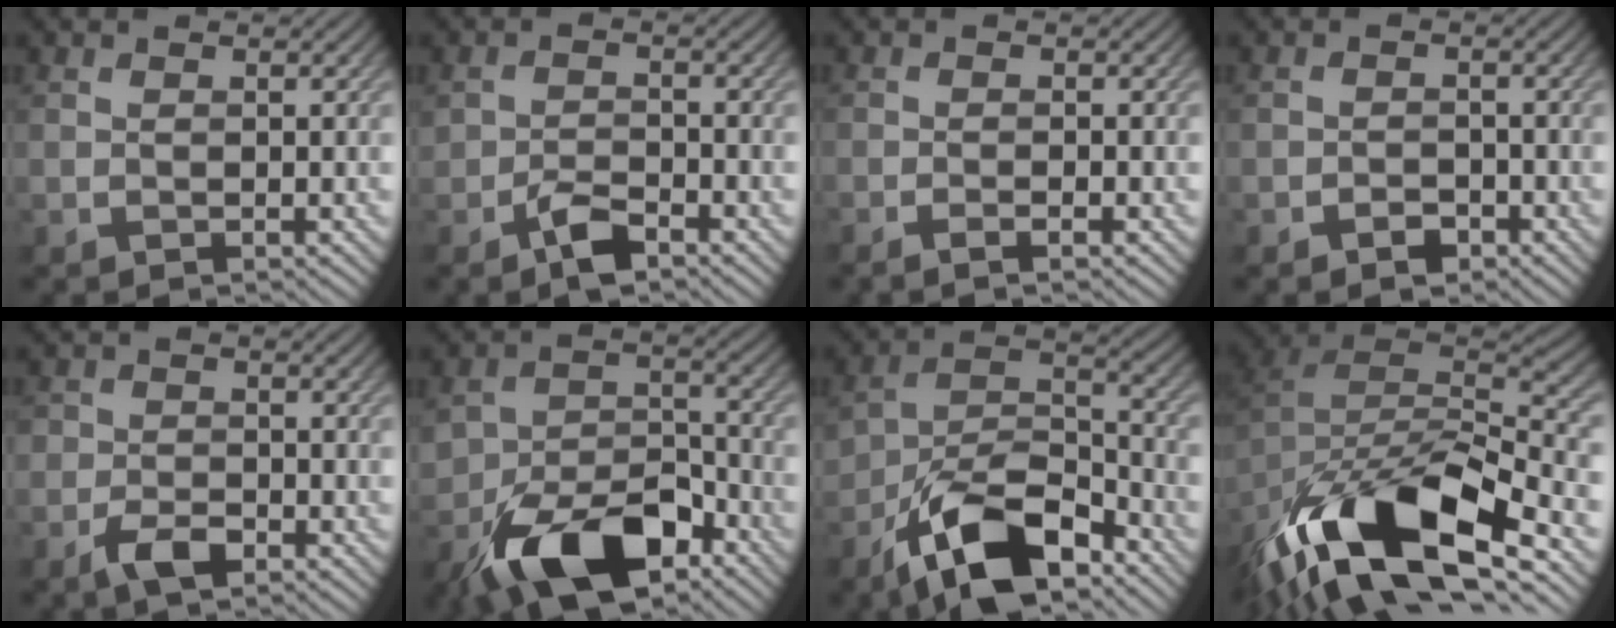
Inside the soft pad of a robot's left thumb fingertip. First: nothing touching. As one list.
[{"total": 3.0, "force": [-2.1, 1.4, 1.7], "torque": [-0.029, 0.004, -0.043]}, {"total": 1.6, "force": [-1.1, 0.1, 1.2], "torque": [-0.020, 0.003, -0.024]}, {"total": 1.6, "force": [-1.1, 1.0, 0.4], "torque": [0.002, 0.005, -0.019]}, {"total": 3.6, "force": [-2.1, 2.1, 2.1], "torque": [-0.038, -0.002, -0.047]}, {"total": 12.9, "force": [-7.9, 6.5, 7.9], "torque": [-0.150, -0.013, -0.140]}, {"total": 12.3, "force": [-8.0, 5.6, 7.4], "torque": [-0.134, -0.005, -0.155]}, {"total": 18.4, "force": [-10.0, 7.9, 13.3], "torque": [-0.263, -0.019, -0.155]}]